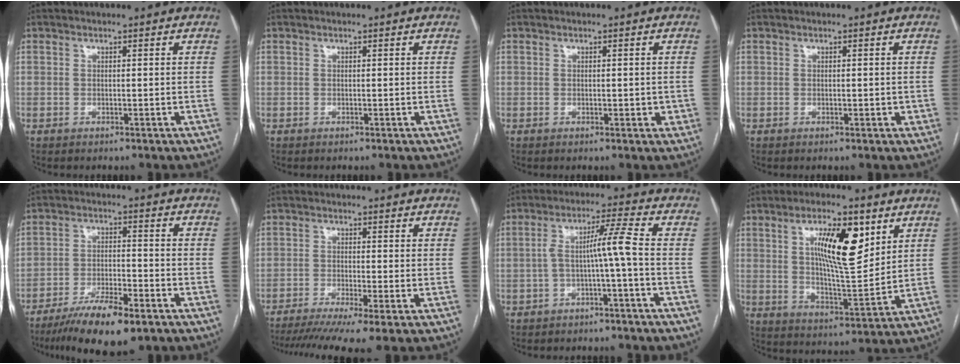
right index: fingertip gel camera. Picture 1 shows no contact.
{"total": 0.0}
{"total": 1.9, "force": [-0.2, 1.0, 1.6], "torque": [-0.017, 0.002, 0.002]}
{"total": 1.2, "force": [-0.1, 0.7, 1.0], "torque": [-0.012, 0.002, 0.002]}
{"total": 10.9, "force": [-7.7, 2.2, 7.4], "torque": [-0.128, -0.020, -0.130]}
{"total": 10.0, "force": [-7.5, -0.3, 6.6], "torque": [-0.101, -0.018, -0.117]}
{"total": 6.1, "force": [-1.5, -0.9, 5.9], "torque": [-0.105, 0.031, -0.020]}
{"total": 12.9, "force": [5.2, 3.2, 11.4], "torque": [-0.195, 0.001, 0.091]}